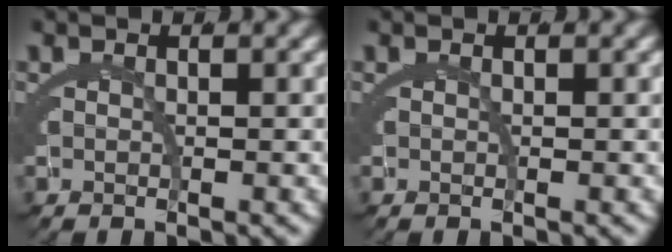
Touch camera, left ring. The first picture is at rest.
{"total": 0.0}